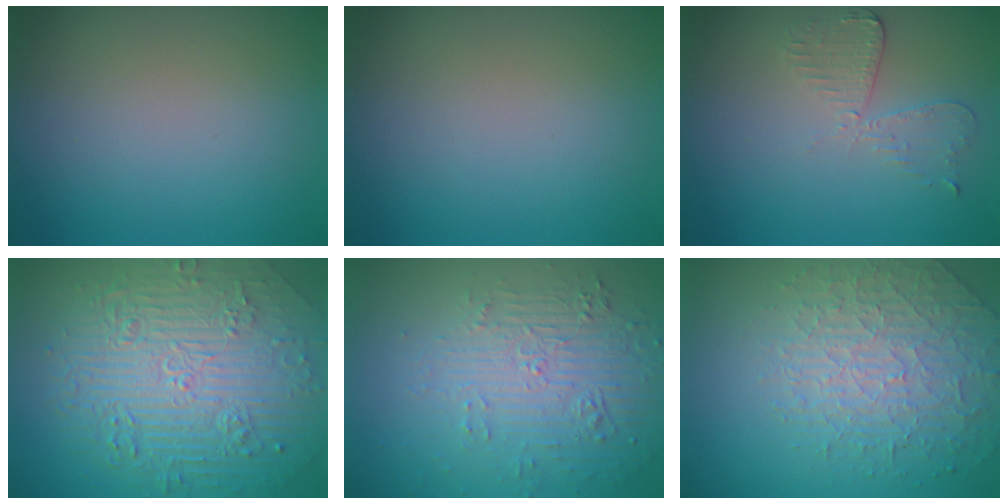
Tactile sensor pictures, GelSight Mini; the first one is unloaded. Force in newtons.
{"total": 0.0}
{"total": 2.6, "press": 2.3, "slide": 1.3}
{"total": 10.9, "press": 7.2, "slide": 8.3}
{"total": 6.0, "press": 3.6, "slide": 4.8}
{"total": 4.0, "press": 4.0, "slide": 0.4}